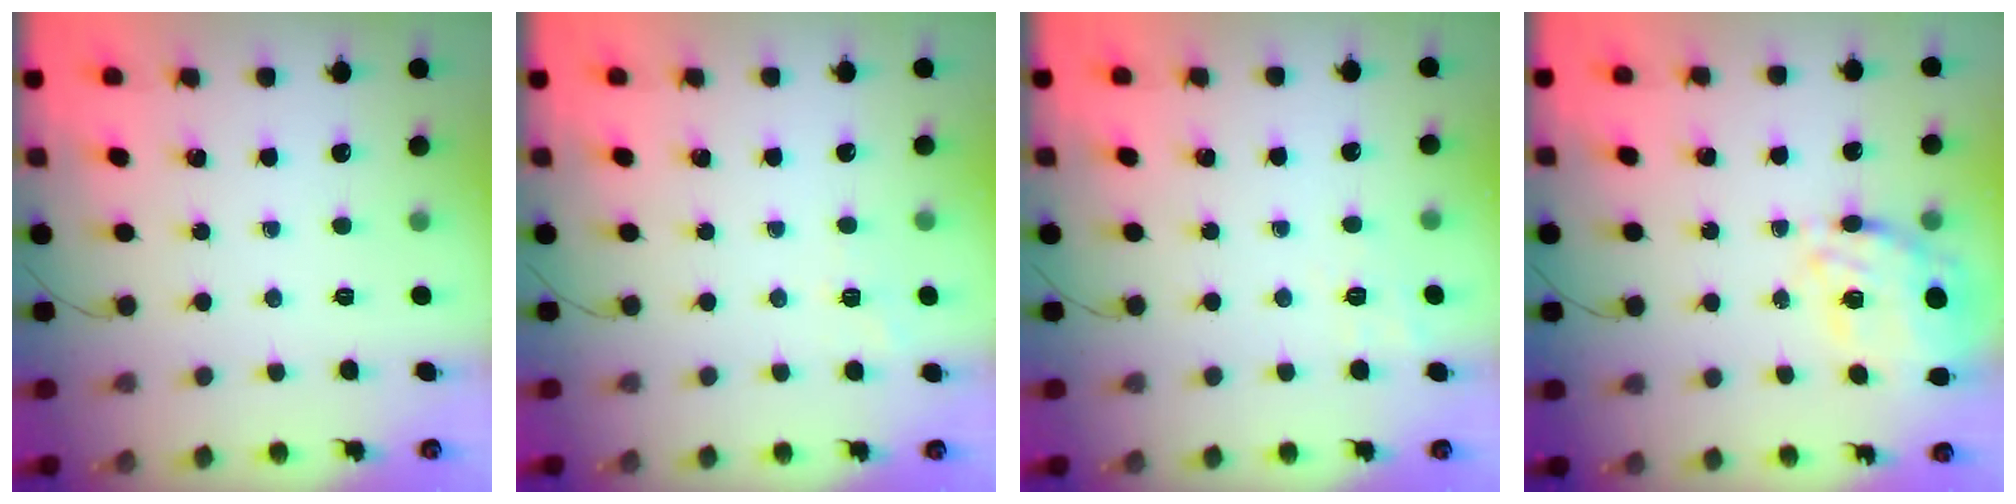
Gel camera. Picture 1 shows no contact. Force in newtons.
{"total": 4.4, "press": 4.0, "slide": 1.8}
{"total": 1.8, "press": 0.4, "slide": 1.8}
{"total": 12.0, "press": 11.3, "slide": 4.0}